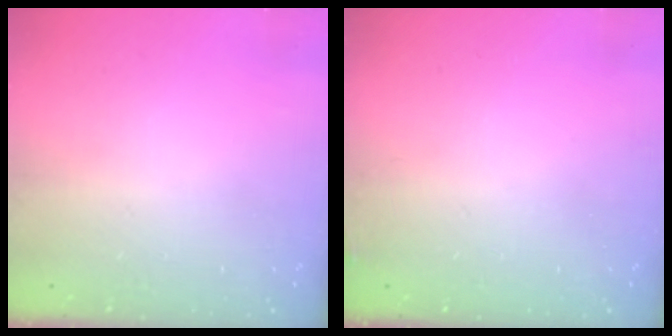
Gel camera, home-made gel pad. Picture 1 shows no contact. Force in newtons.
{"total": 2.2, "press": 2.1, "slide": 0.7}